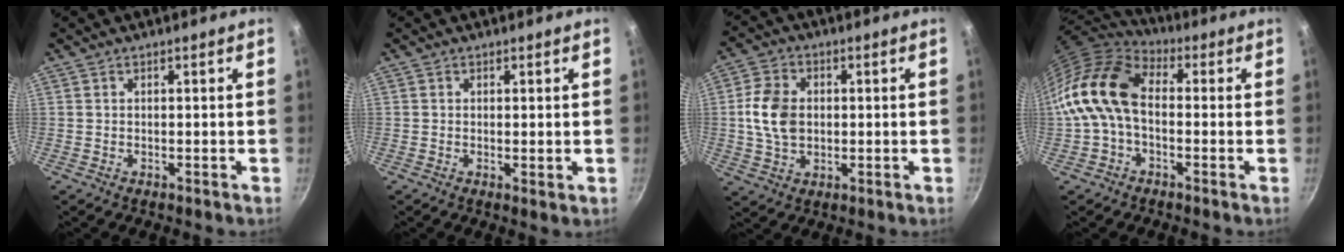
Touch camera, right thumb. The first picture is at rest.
{"total": 1.0, "force": [0.2, 0.3, 0.9], "torque": [-0.014, -0.010, 0.000]}
{"total": 9.2, "force": [0.5, 6.7, 6.3], "torque": [-0.108, 0.008, 0.005]}
{"total": 14.3, "force": [-0.9, 9.4, 10.8], "torque": [-0.190, 0.038, -0.035]}